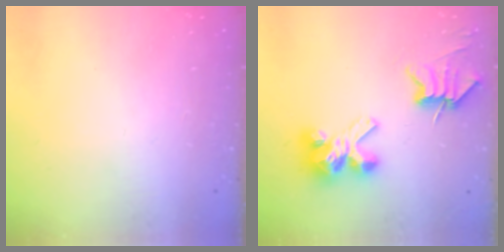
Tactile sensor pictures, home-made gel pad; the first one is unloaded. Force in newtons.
{"total": 9.8, "press": 9.8, "slide": 1.0}